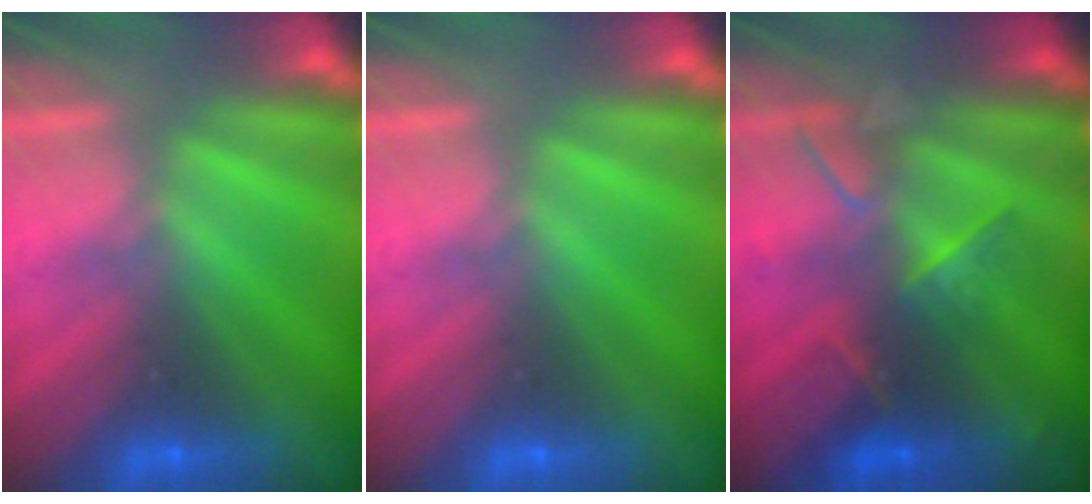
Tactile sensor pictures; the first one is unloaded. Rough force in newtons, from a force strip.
{"total": 0.0}
{"total": 2.9}